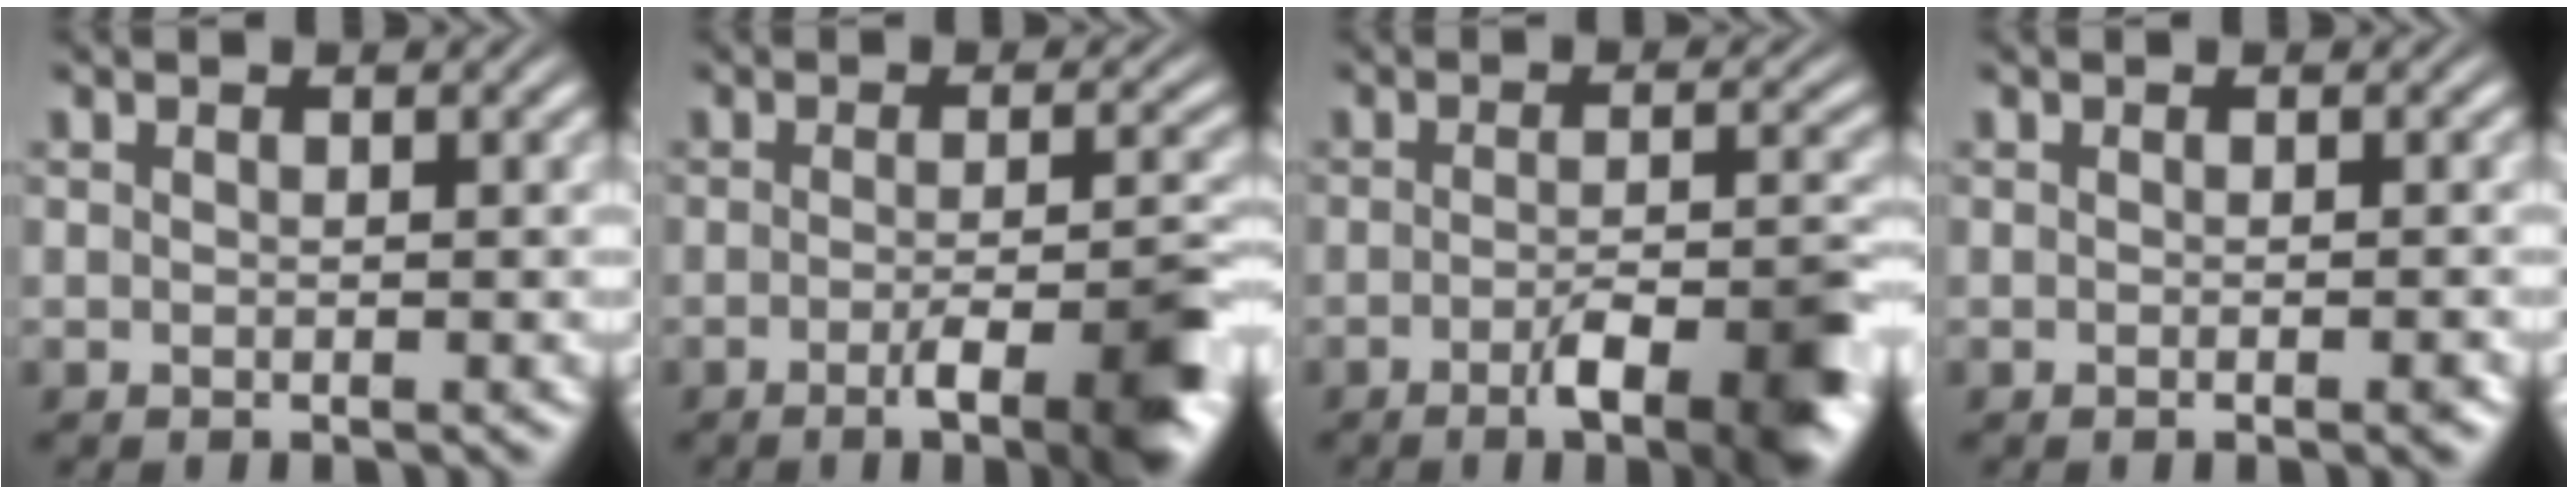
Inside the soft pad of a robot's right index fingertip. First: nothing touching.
{"total": 6.7, "force": [-3.0, 1.3, 5.9], "torque": [-0.074, -0.008, -0.050]}
{"total": 7.0, "force": [-3.2, 1.5, 6.0], "torque": [-0.081, -0.011, -0.052]}
{"total": 0.6, "force": [-0.5, 0.0, 0.4], "torque": [-0.004, 0.006, -0.011]}